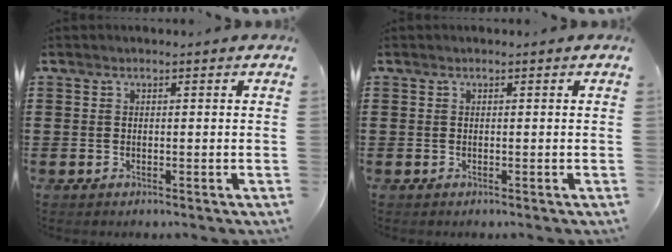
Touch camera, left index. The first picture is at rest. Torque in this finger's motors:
{"motor_torque": [0.00, 0.00, 0.00, 0.00]}